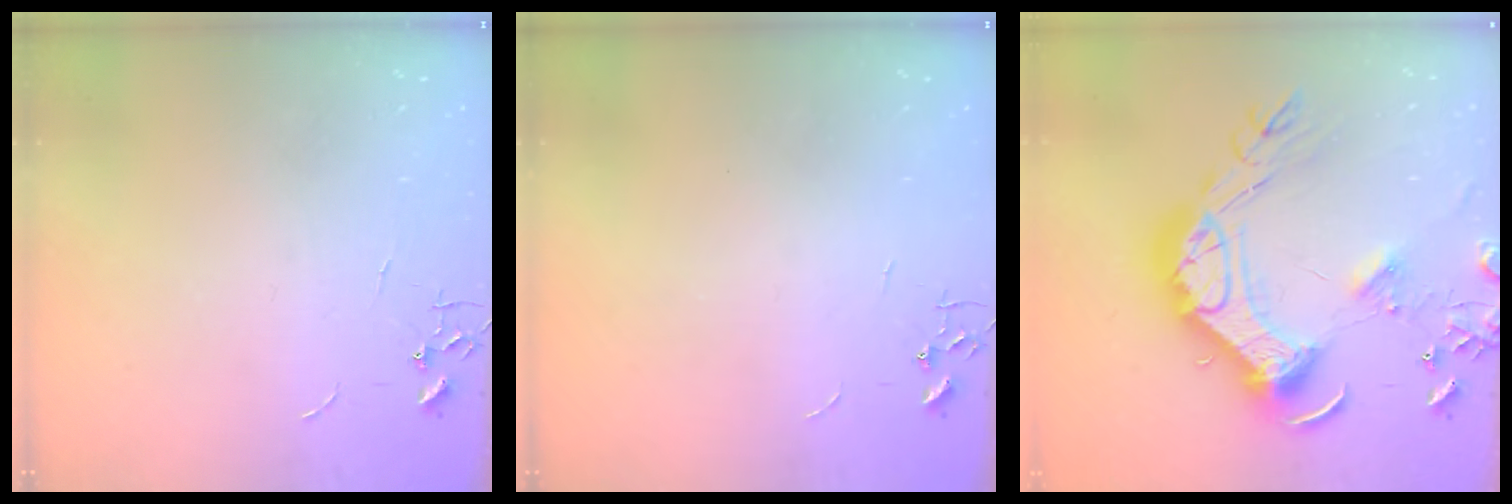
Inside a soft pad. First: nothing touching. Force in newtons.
{"total": 0.0}
{"total": 27.8, "press": 27.6, "slide": 3.0}